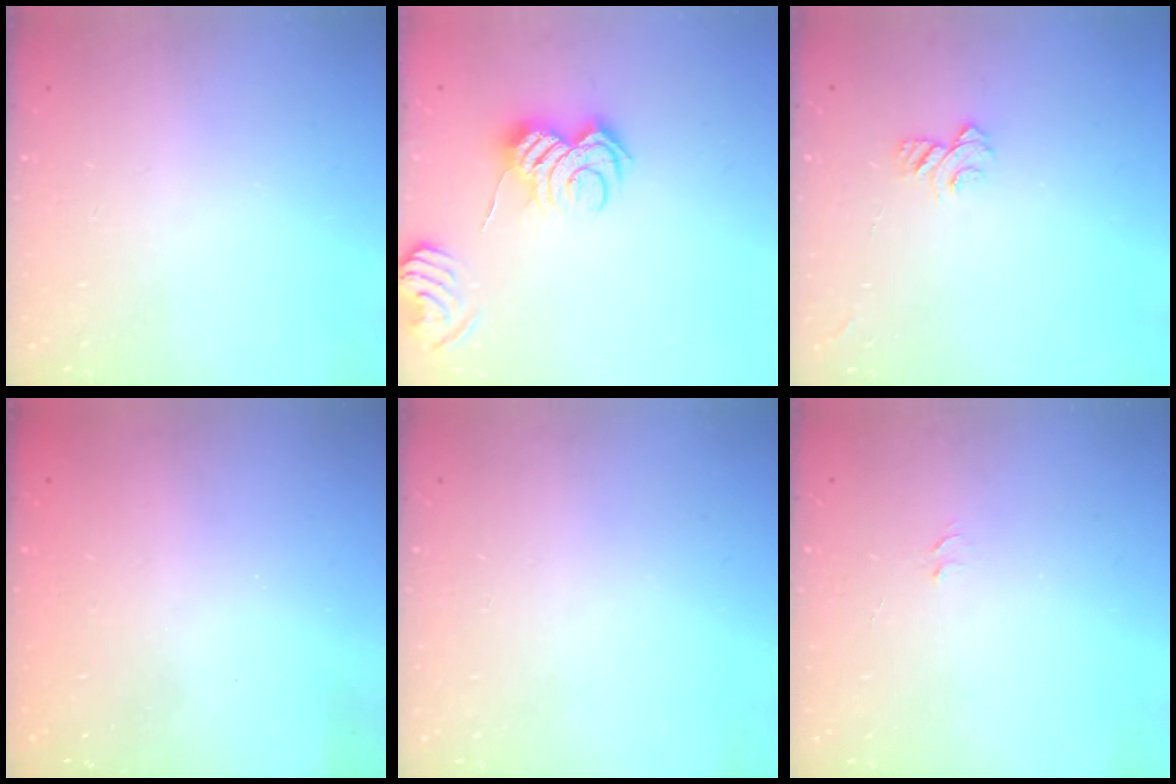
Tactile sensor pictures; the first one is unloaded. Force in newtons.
{"total": 9.7, "press": 9.6, "slide": 0.8}
{"total": 5.3, "press": 5.3, "slide": 0.5}
{"total": 2.4, "press": 2.3, "slide": 0.8}
{"total": 0.0}
{"total": 3.5, "press": 3.5, "slide": 0.3}